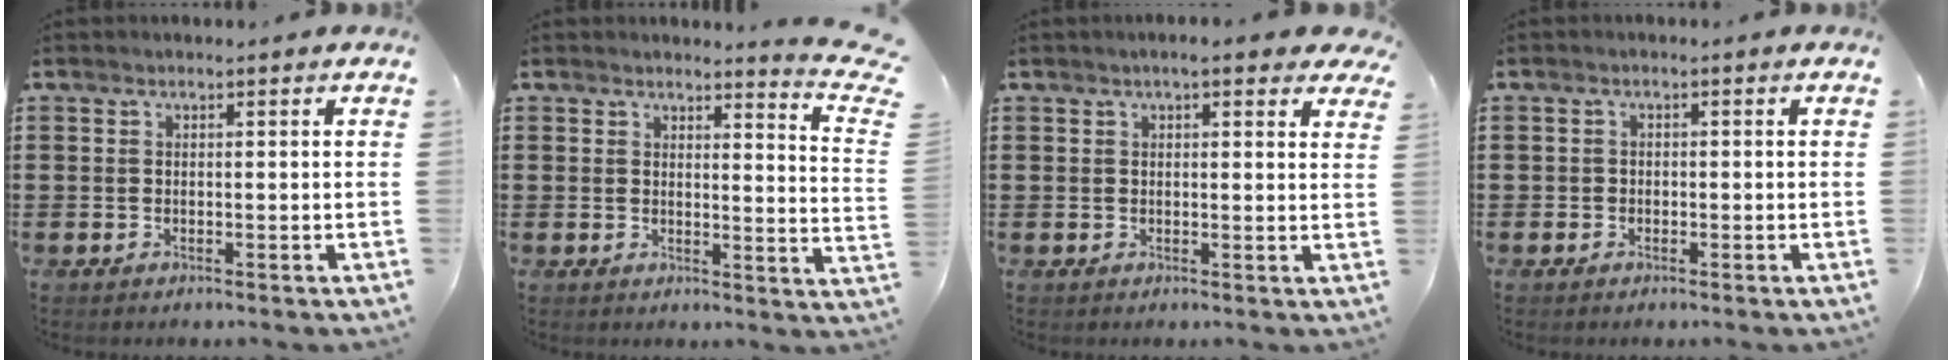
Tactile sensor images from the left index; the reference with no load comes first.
{"total": 3.6, "force": [3.2, 0.1, 1.5], "torque": [-0.021, -0.024, 0.052]}
{"total": 3.0, "force": [2.2, 0.5, 1.9], "torque": [-0.036, 0.002, 0.037]}
{"total": 0.9, "force": [-0.4, 0.7, 0.1], "torque": [-0.005, 0.002, -0.010]}